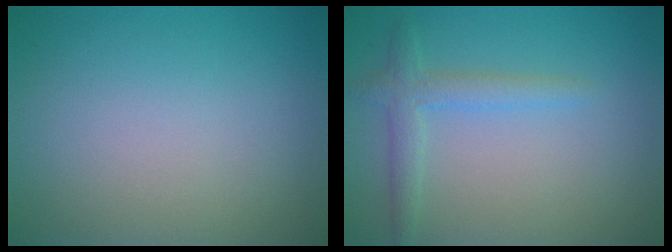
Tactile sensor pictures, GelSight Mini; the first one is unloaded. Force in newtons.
{"total": 2.4, "press": 2.4, "slide": 0.1}